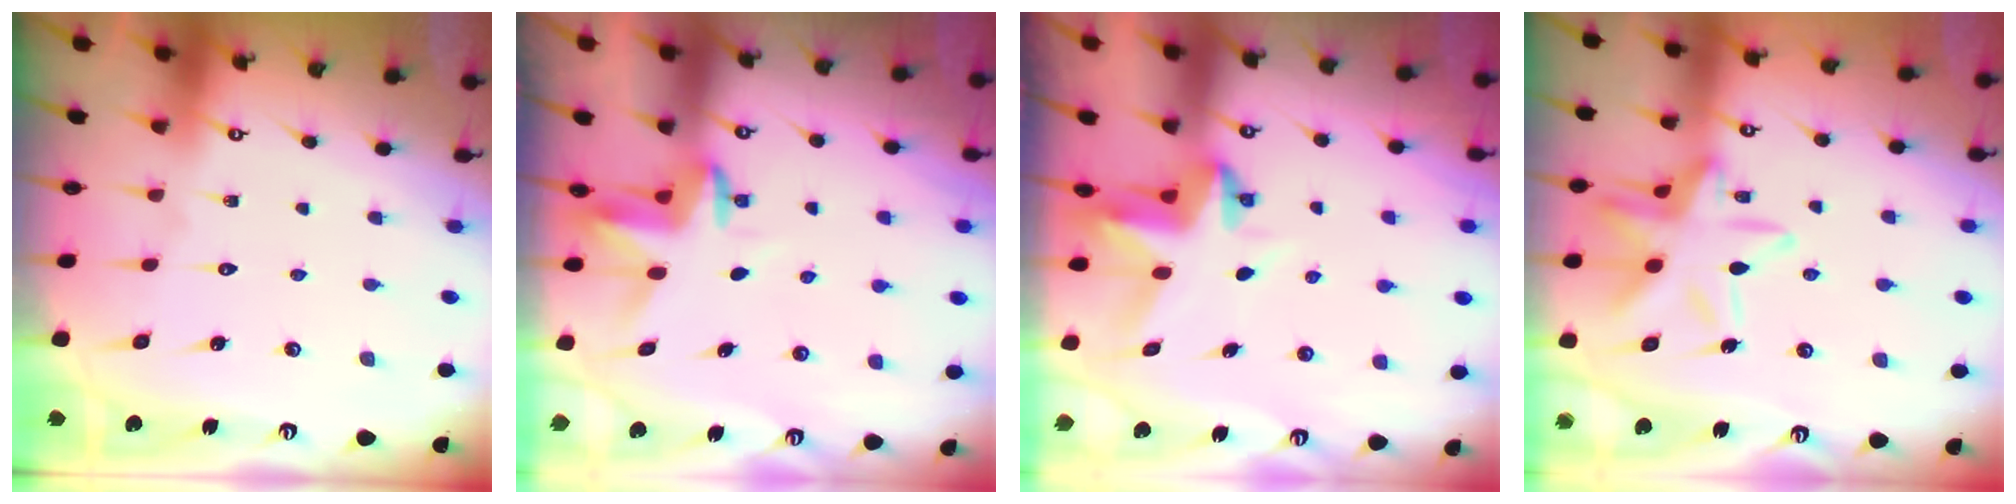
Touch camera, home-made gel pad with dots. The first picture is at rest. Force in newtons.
{"total": 3.6, "press": 3.6, "slide": 0.2}
{"total": 4.5, "press": 4.5, "slide": 0.1}
{"total": 15.5, "press": 15.5, "slide": 1.1}